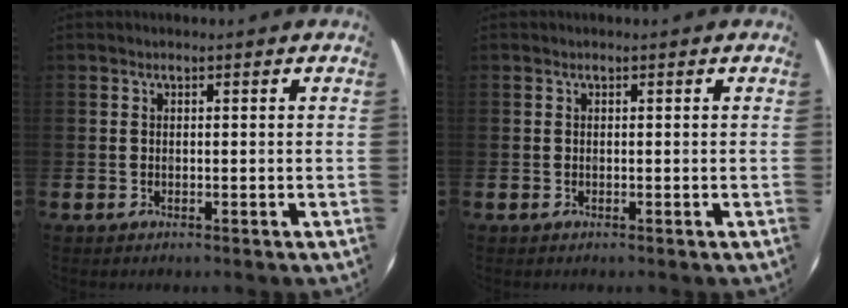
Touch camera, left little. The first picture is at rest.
{"total": 0.0}